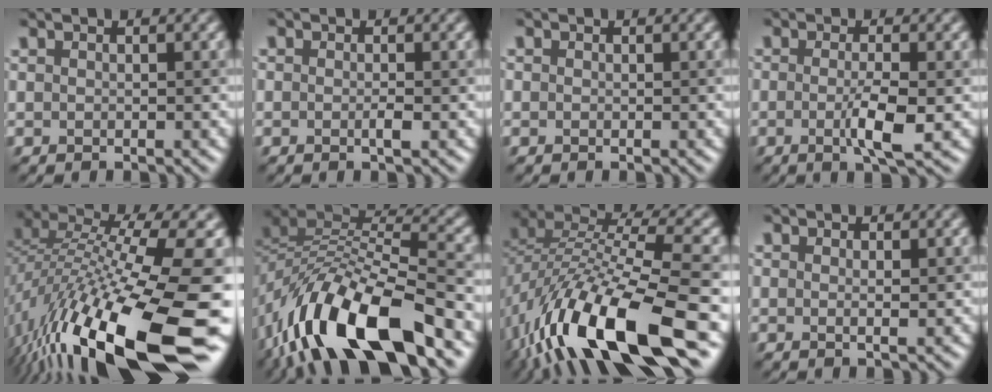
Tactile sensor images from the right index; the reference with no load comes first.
{"total": 0.7, "force": [-0.2, 0.2, 0.6], "torque": [-0.010, 0.005, -0.003]}
{"total": 0.0}
{"total": 3.1, "force": [-0.6, 0.6, 3.0], "torque": [-0.055, 0.000, -0.012]}
{"total": 16.6, "force": [-6.0, 4.6, 14.8], "torque": [-0.272, 0.014, -0.100]}
{"total": 13.8, "force": [-8.1, 4.7, 10.2], "torque": [-0.184, 0.014, -0.147]}
{"total": 14.5, "force": [-7.3, 4.4, 11.7], "torque": [-0.226, 0.013, -0.127]}
{"total": 0.6, "force": [0.2, 0.2, 0.6], "torque": [-0.005, 0.005, 0.002]}